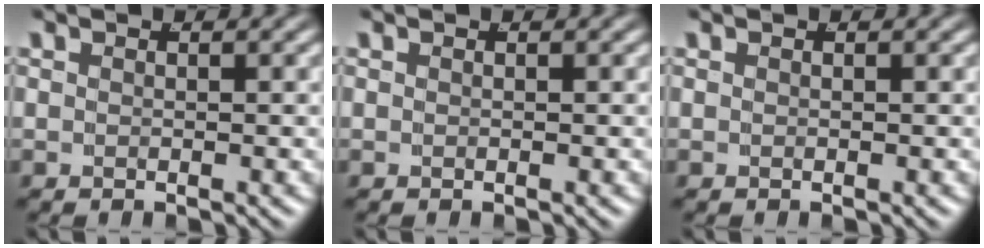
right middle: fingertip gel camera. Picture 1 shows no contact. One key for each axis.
{"total": 0.0}
{"total": 0.0}